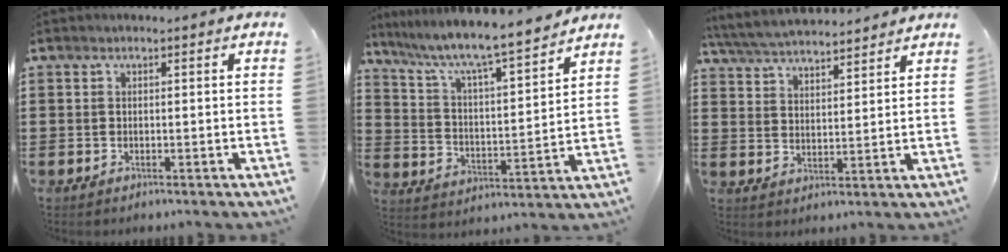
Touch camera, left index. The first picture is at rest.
{"total": 6.7, "force": [5.8, 0.1, 3.3], "torque": [-0.089, -0.048, 0.091]}
{"total": 5.2, "force": [5.1, 0.4, 1.1], "torque": [-0.043, -0.023, 0.090]}